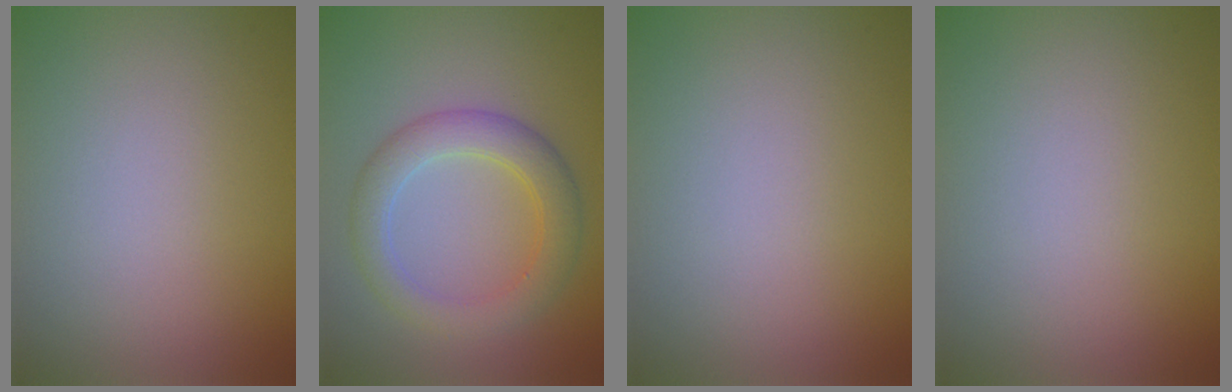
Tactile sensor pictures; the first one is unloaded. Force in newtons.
{"total": 4.4, "press": 4.3, "slide": 0.2}
{"total": 0.0}
{"total": 0.0}